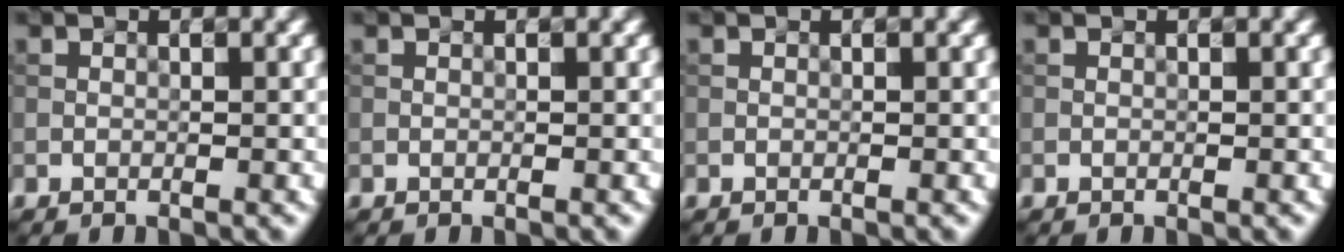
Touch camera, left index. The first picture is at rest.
{"total": 0.0}
{"total": 0.0}
{"total": 0.0}